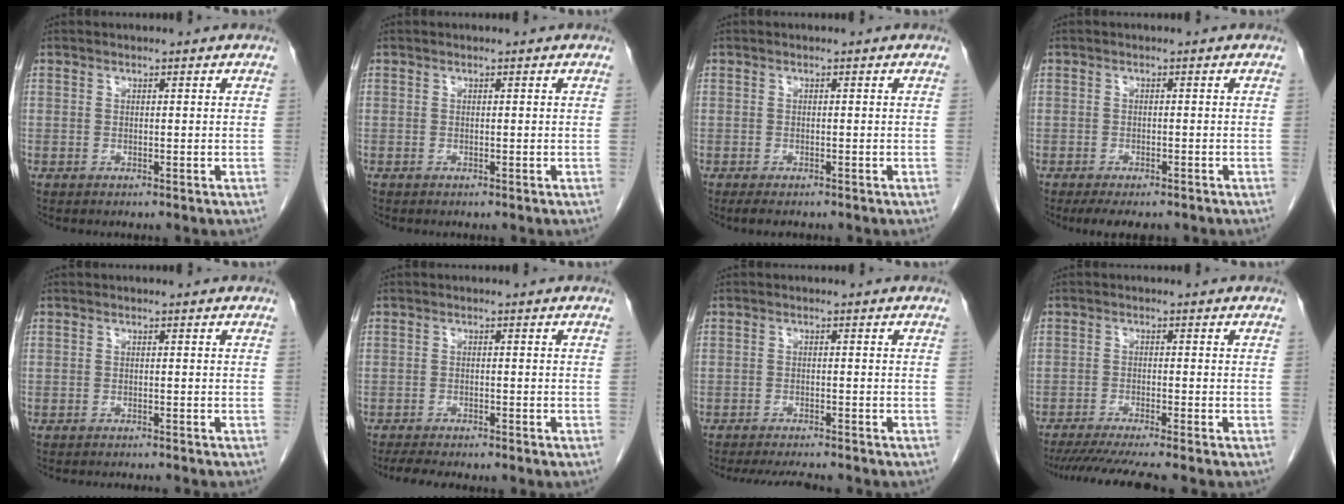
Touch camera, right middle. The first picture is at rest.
{"total": 0.0}
{"total": 2.7, "force": [-2.1, 0.8, 1.4], "torque": [-0.019, -0.006, -0.026]}
{"total": 6.1, "force": [-4.9, 2.2, 2.9], "torque": [-0.036, -0.009, -0.068]}
{"total": 5.1, "force": [-4.7, 0.4, 1.8], "torque": [-0.016, -0.006, -0.058]}
{"total": 4.8, "force": [-4.2, 0.4, 2.4], "torque": [-0.035, -0.009, -0.062]}
{"total": 7.8, "force": [-7.0, 1.0, 3.2], "torque": [-0.047, -0.016, -0.099]}
{"total": 10.1, "force": [-8.7, -0.9, 5.1], "torque": [-0.064, -0.025, -0.135]}